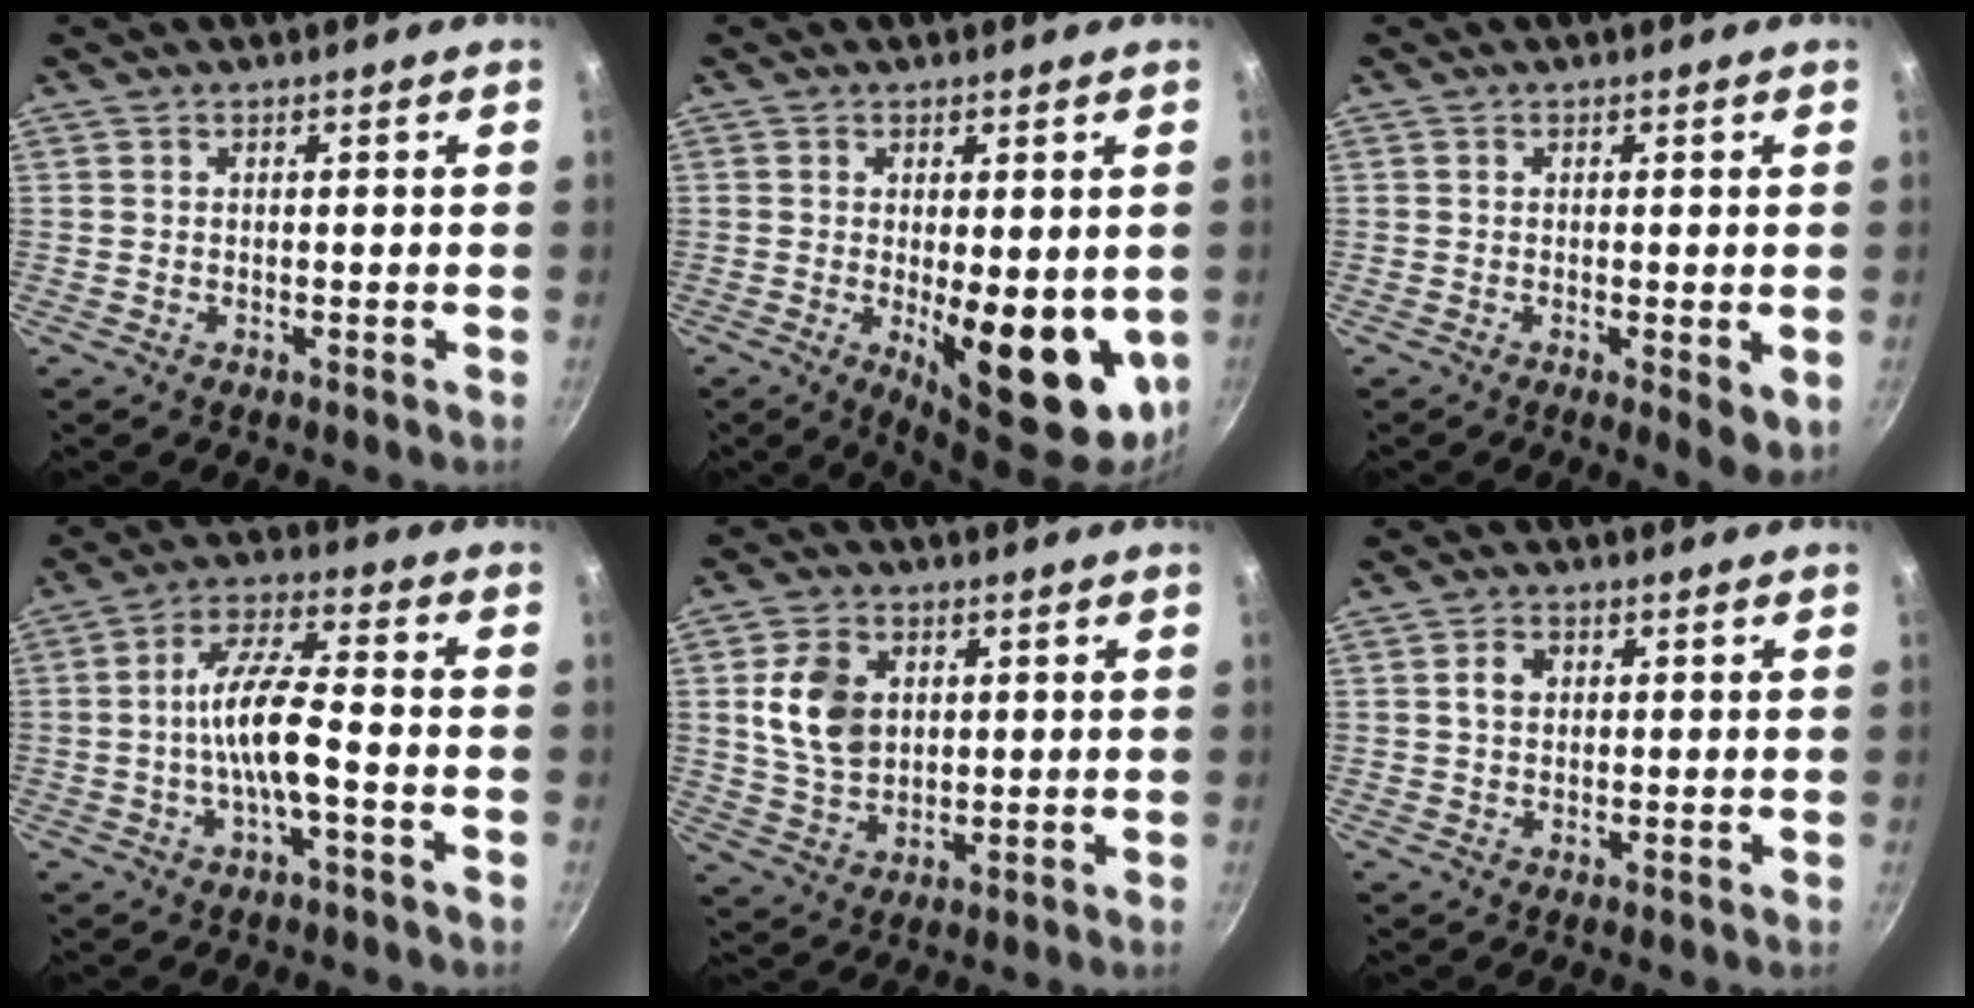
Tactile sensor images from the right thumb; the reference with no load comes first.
{"total": 14.8, "force": [-2.0, 5.8, 13.5], "torque": [-0.157, -0.022, -0.012]}
{"total": 3.9, "force": [-0.6, 1.1, 3.7], "torque": [-0.050, -0.014, -0.007]}
{"total": 9.9, "force": [-2.6, 2.9, 9.1], "torque": [-0.169, 0.036, -0.055]}
{"total": 10.3, "force": [2.1, 7.6, 6.7], "torque": [-0.103, -0.007, 0.040]}
{"total": 2.9, "force": [0.6, 2.2, 1.7], "torque": [-0.020, 0.004, 0.008]}